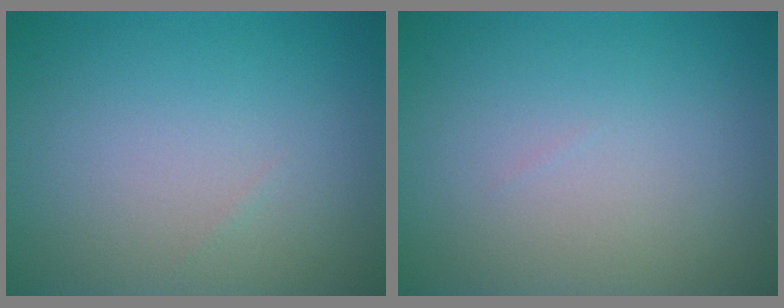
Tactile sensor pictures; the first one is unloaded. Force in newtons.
{"total": 0.0}